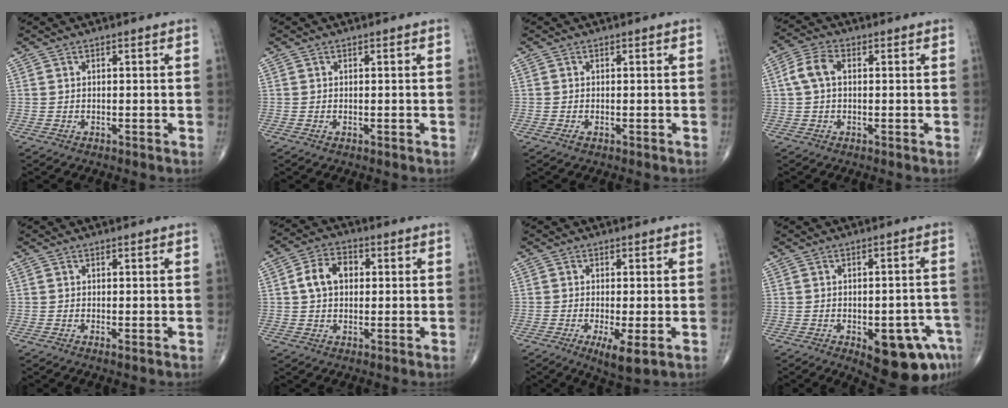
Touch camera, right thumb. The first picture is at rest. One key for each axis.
{"total": 0.0}
{"total": 0.7, "fx": -0.3, "fy": 0.3, "fz": 0.6, "tx": -0.013, "ty": -0.001, "tz": -0.007}
{"total": 5.2, "fx": 0.7, "fy": 3.2, "fz": 4.1, "tx": -0.088, "ty": 0.018, "tz": 0.007}
{"total": 0.6, "fx": -0.1, "fy": 0.0, "fz": 0.6, "tx": -0.012, "ty": -0.003, "tz": -0.004}
{"total": 7.1, "fx": 1.0, "fy": 5.0, "fz": 4.9, "tx": -0.076, "ty": 0.017, "tz": 0.012}
{"total": 5.4, "fx": -1.8, "fy": 1.2, "fz": 5.0, "tx": -0.088, "ty": -0.016, "tz": -0.030}
{"total": 12.5, "fx": -5.7, "fy": 5.2, "fz": 9.8, "tx": -0.097, "ty": 0.024, "tz": -0.062}